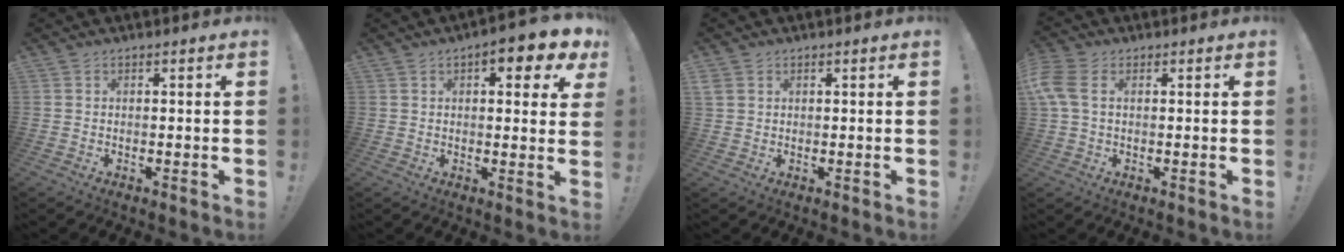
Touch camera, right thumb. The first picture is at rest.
{"total": 7.7, "force": [3.9, 2.6, 6.1], "torque": [-0.074, -0.016, 0.061]}
{"total": 2.6, "force": [1.3, 2.1, 0.8], "torque": [-0.010, -0.003, 0.025]}
{"total": 6.5, "force": [1.4, 4.2, 4.7], "torque": [-0.114, 0.001, 0.026]}